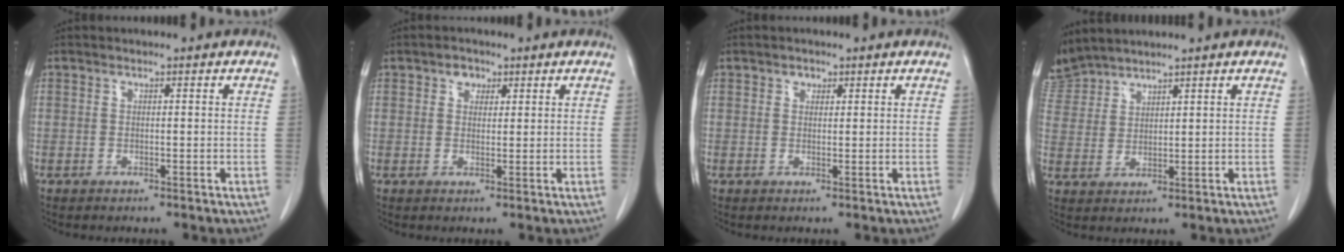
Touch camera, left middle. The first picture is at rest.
{"total": 2.1, "force": [1.1, 1.5, 0.8], "torque": [-0.011, 0.004, 0.016]}
{"total": 1.2, "force": [0.7, 0.9, 0.4], "torque": [-0.003, -0.001, 0.010]}
{"total": 5.9, "force": [5.8, 1.0, 0.2], "torque": [-0.019, 0.016, 0.126]}